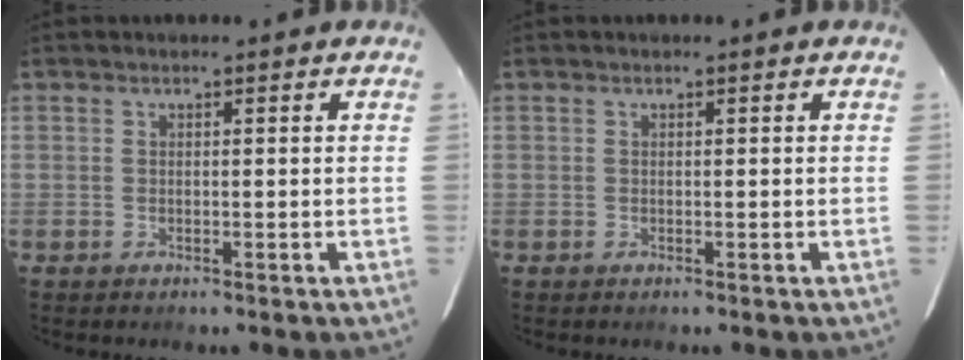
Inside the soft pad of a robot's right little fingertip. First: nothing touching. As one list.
[{"total": 0.0}]